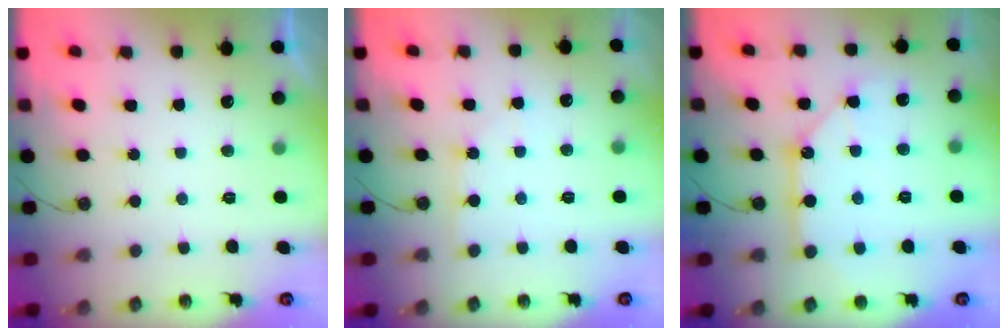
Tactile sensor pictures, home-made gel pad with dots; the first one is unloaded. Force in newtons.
{"total": 2.8, "press": 2.7, "slide": 0.4}
{"total": 10.5, "press": 10.5, "slide": 1.2}